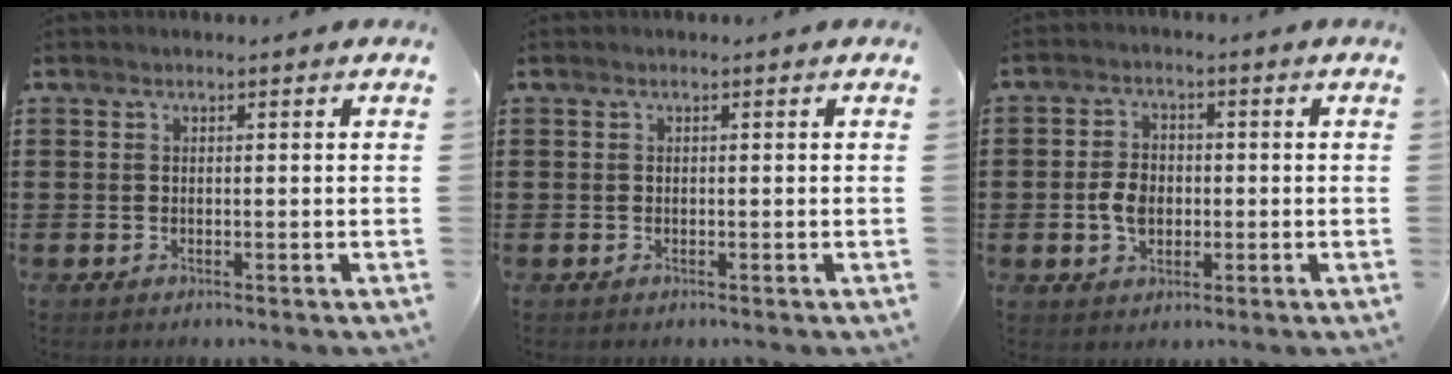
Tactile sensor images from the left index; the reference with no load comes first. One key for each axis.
{"total": 0.0}
{"total": 4.6, "fx": -0.6, "fy": 3.2, "fz": 3.3, "tx": -0.072, "ty": 0.005, "tz": -0.014}